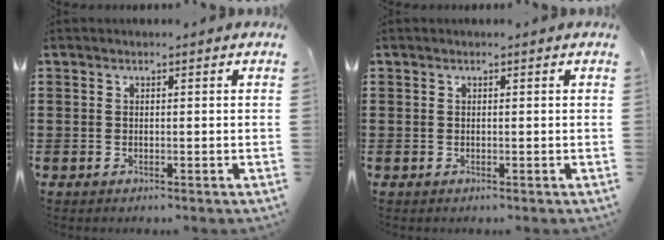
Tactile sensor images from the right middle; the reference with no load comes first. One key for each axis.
{"total": 0.0}